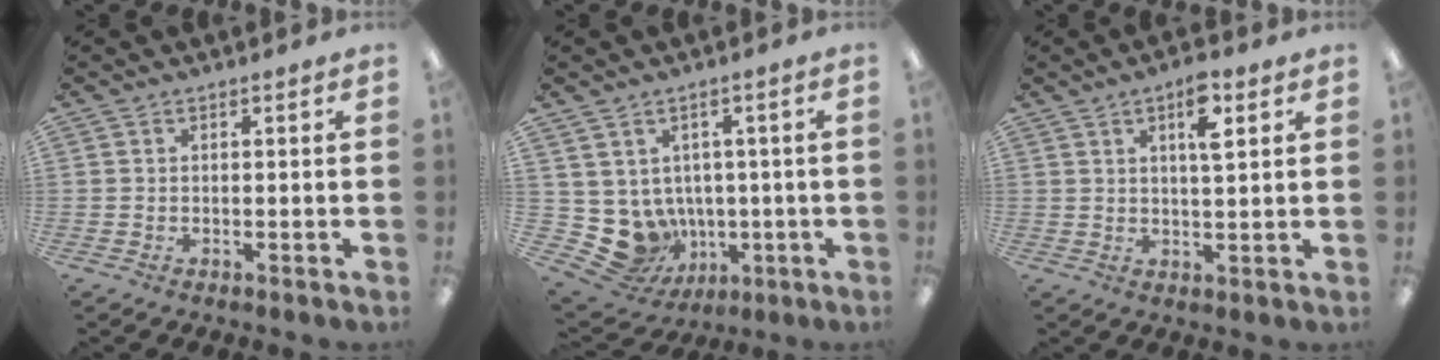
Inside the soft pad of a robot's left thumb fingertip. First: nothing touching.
{"total": 8.6, "force": [-1.8, 8.0, 2.6], "torque": [-0.077, -0.011, -0.019]}
{"total": 6.7, "force": [3.4, 2.0, 5.4], "torque": [-0.083, -0.006, 0.050]}